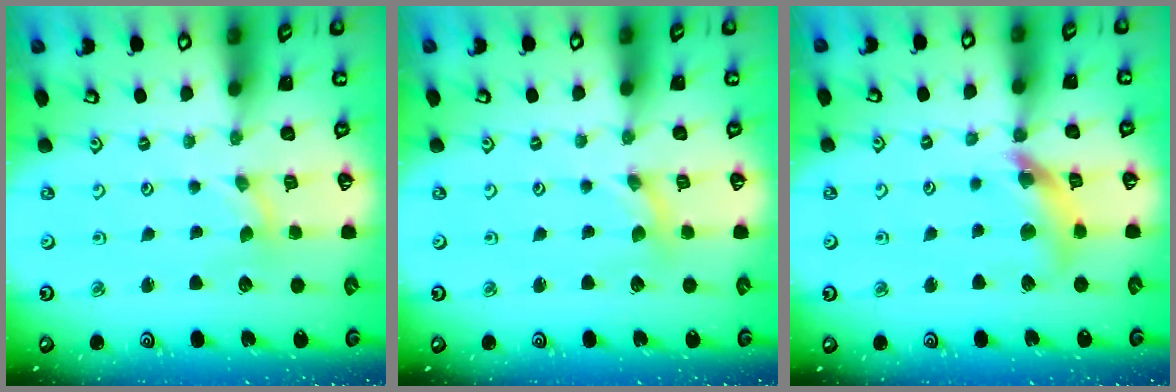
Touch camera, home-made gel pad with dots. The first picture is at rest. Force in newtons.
{"total": 0.0}
{"total": 12.4, "press": 12.3, "slide": 1.6}